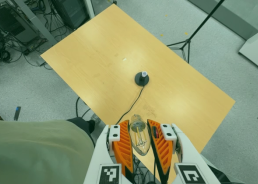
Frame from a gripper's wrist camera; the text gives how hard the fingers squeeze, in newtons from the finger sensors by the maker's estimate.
{"total": 21.1, "left": 23.3, "right": 18.9}